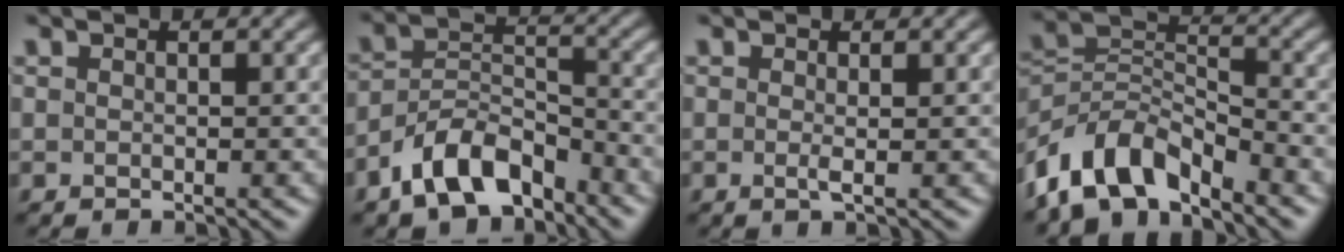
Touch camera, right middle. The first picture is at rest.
{"total": 7.1, "force": [-5.0, 3.4, 3.8], "torque": [-0.060, 0.004, -0.102]}
{"total": 1.0, "force": [-0.1, 0.1, 1.0], "torque": [-0.021, -0.004, -0.003]}
{"total": 7.6, "force": [-5.7, 3.3, 3.8], "torque": [-0.061, 0.000, -0.120]}